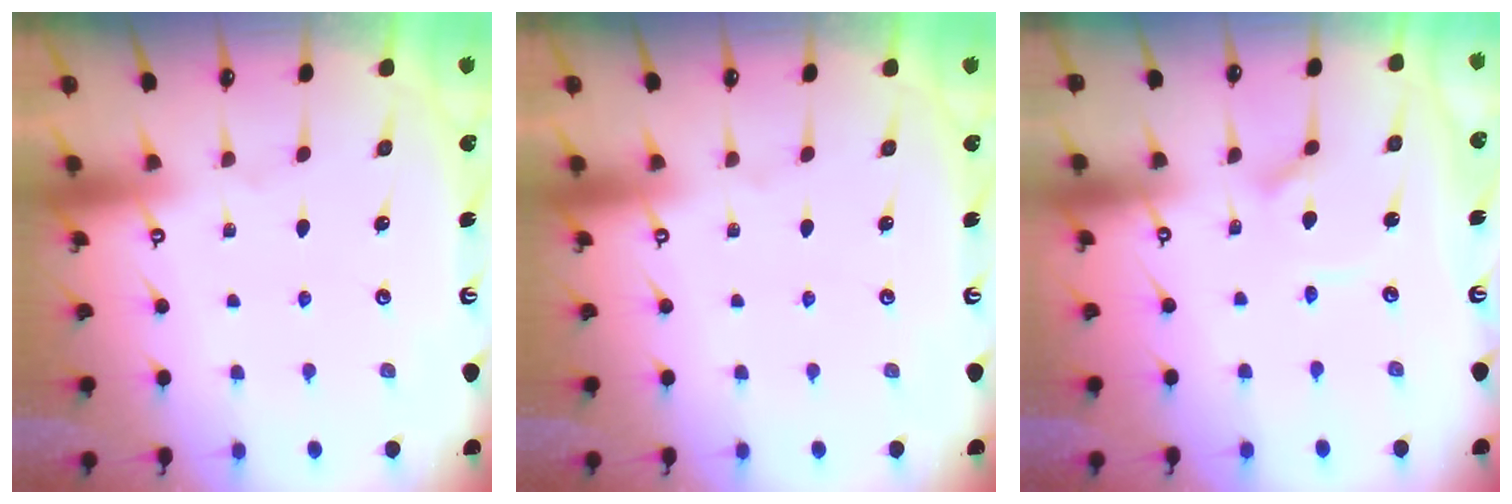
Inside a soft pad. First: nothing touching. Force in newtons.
{"total": 0.0}
{"total": 3.4, "press": 3.4, "slide": 0.4}